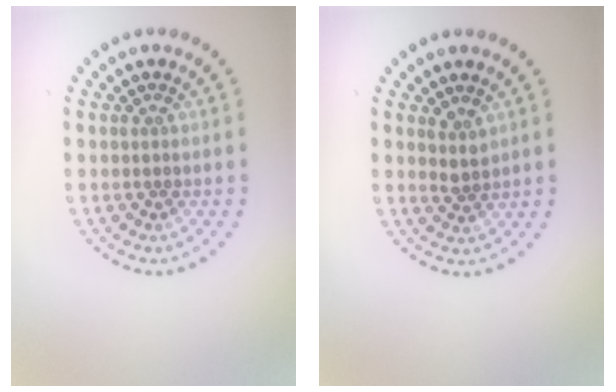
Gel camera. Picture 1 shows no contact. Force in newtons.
{"total": 1.4, "press": 1.1, "slide": 0.8}